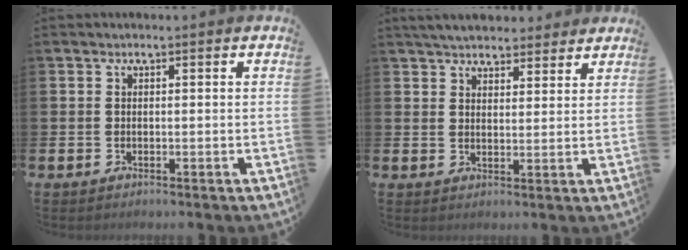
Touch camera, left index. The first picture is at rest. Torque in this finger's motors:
{"motor_torque": [1.07, -1.07, 0.62, 0.21]}